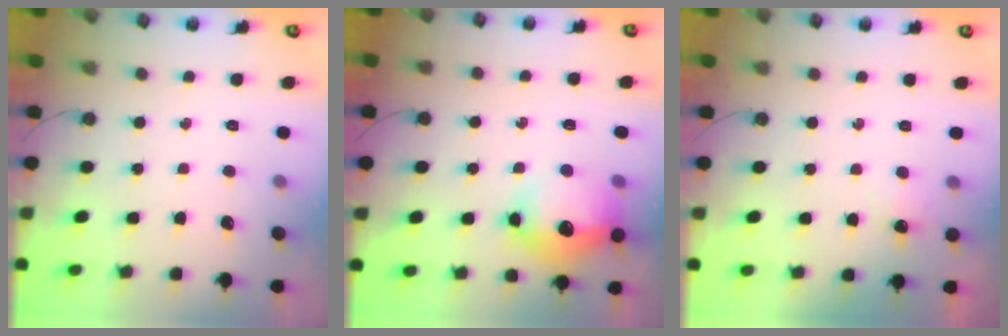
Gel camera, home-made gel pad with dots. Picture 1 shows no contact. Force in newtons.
{"total": 16.2, "press": 16.2, "slide": 1.5}
{"total": 5.6, "press": 5.3, "slide": 1.6}